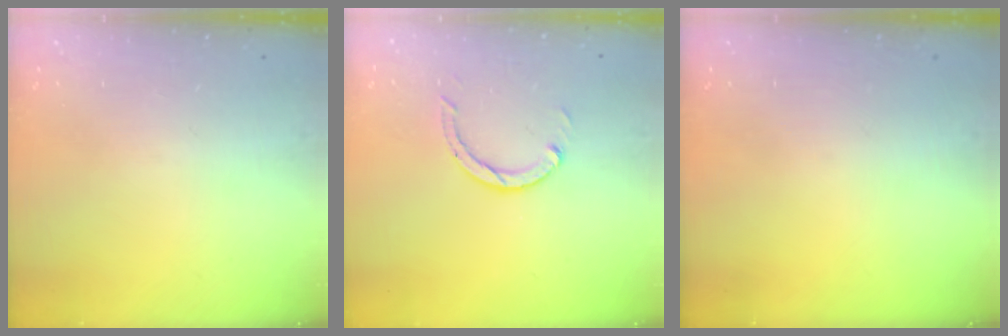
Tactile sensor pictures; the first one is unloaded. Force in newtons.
{"total": 3.0, "press": 3.0, "slide": 0.3}
{"total": 0.0}